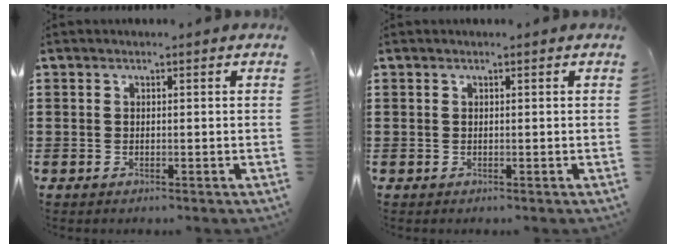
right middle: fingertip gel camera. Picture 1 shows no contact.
{"total": 0.0}